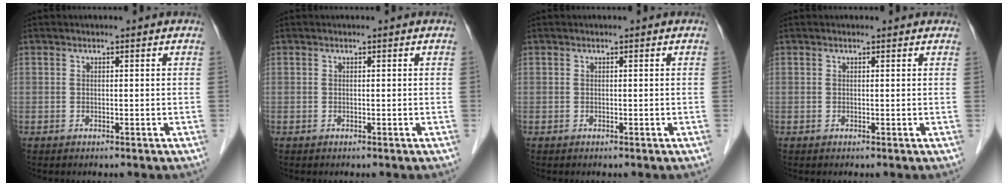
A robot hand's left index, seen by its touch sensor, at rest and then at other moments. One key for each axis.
{"total": 0.0}
{"total": 0.0}
{"total": 1.2, "fx": 1.0, "fy": 0.3, "fz": 0.4, "tx": -0.012, "ty": 0.011, "tz": 0.009}